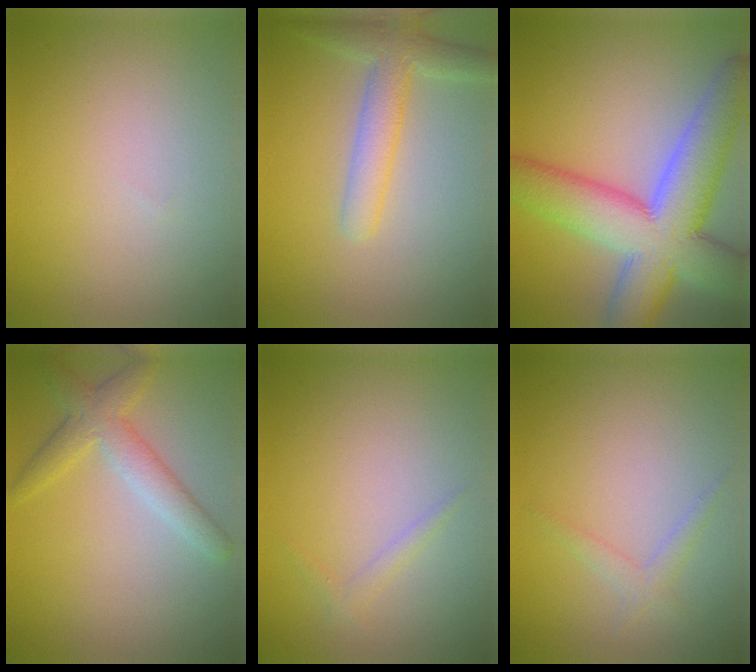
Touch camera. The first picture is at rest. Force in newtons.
{"total": 4.0, "press": 3.9, "slide": 0.3}
{"total": 11.9, "press": 11.8, "slide": 0.6}
{"total": 3.5, "press": 3.5, "slide": 0.1}
{"total": 0.9, "press": 0.9, "slide": 0.0}
{"total": 1.3, "press": 1.3, "slide": 0.1}